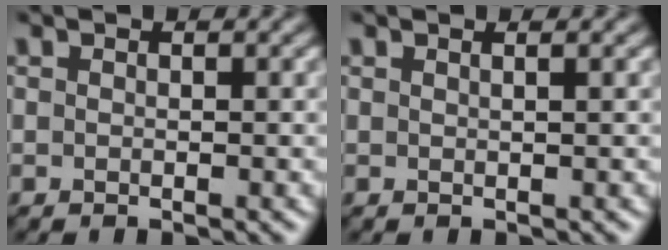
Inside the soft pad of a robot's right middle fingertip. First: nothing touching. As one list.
[{"total": 0.9, "force": [0.5, 0.4, 0.6], "torque": [-0.005, 0.002, -0.001]}]